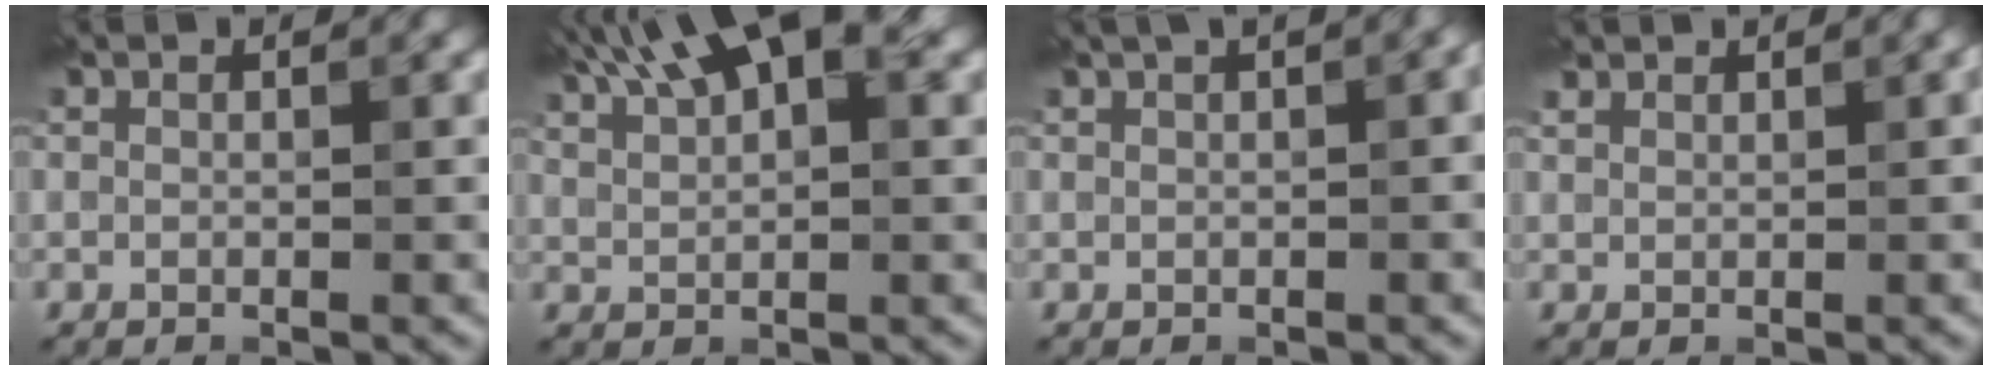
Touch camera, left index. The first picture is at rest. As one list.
[{"total": 9.7, "force": [5.5, 3.7, 7.1], "torque": [-0.122, 0.033, 0.079]}, {"total": 3.3, "force": [1.5, 1.1, 2.7], "torque": [-0.026, 0.012, 0.024]}, {"total": 1.3, "force": [1.2, 0.4, 0.3], "torque": [-0.009, 0.007, 0.029]}]